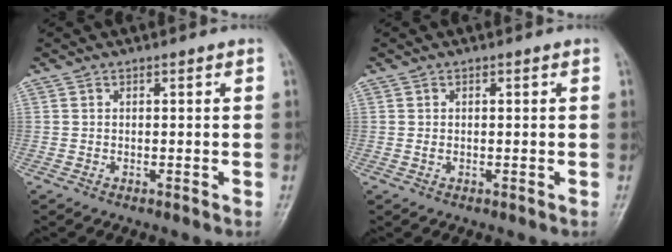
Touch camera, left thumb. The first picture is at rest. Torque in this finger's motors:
{"motor_torque": [-0.04, -0.12, 0.25, 0.03, -0.01]}